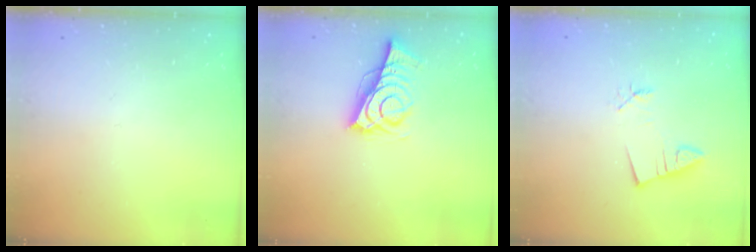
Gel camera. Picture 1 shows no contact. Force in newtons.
{"total": 9.1, "press": 8.5, "slide": 3.4}
{"total": 2.0, "press": 2.0, "slide": 0.2}